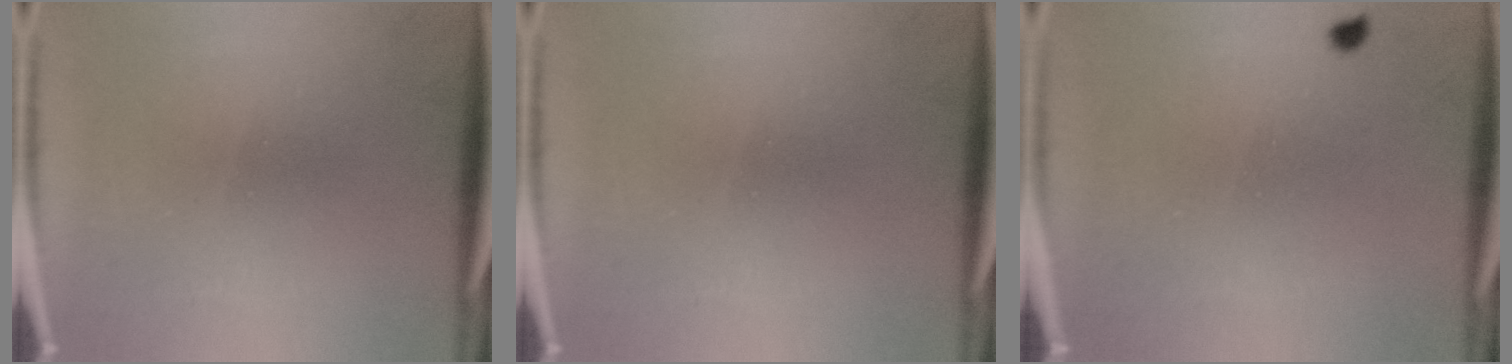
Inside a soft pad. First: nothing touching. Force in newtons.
{"total": 0.0}
{"total": 0.7}